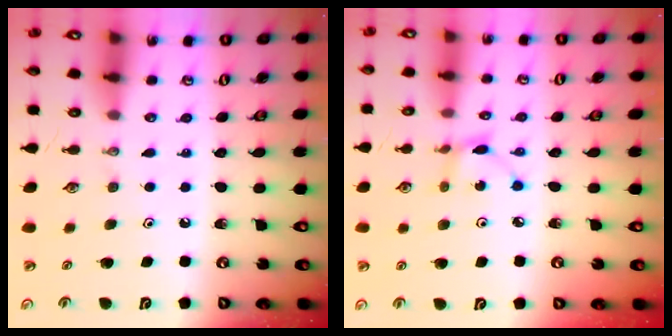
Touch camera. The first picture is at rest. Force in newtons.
{"total": 2.2, "press": 2.2, "slide": 0.2}